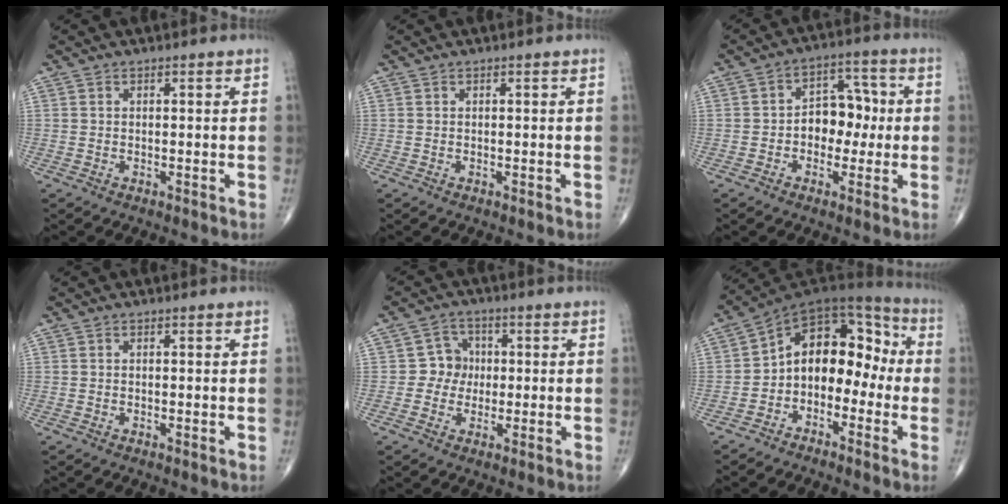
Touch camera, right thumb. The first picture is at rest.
{"total": 0.0}
{"total": 8.8, "force": [-0.5, 6.3, 6.1], "torque": [-0.049, 0.032, -0.016]}
{"total": 0.0}
{"total": 5.0, "force": [-0.2, 4.7, 1.7], "torque": [0.008, 0.013, -0.013]}
{"total": 14.0, "force": [-2.2, 9.6, 10.0], "torque": [-0.107, 0.068, -0.051]}